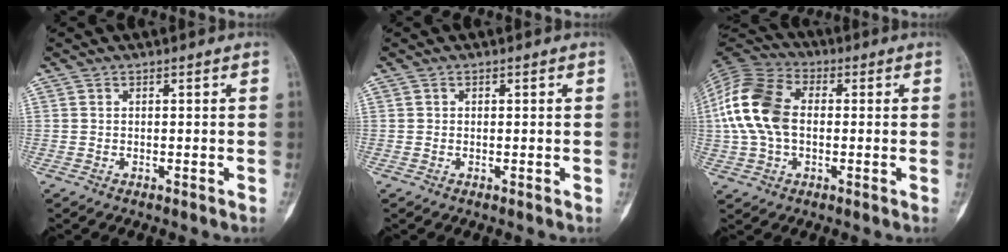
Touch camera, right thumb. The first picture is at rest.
{"total": 0.0}
{"total": 14.4, "force": [0.4, 9.5, 10.8], "torque": [-0.219, 0.028, -0.002]}